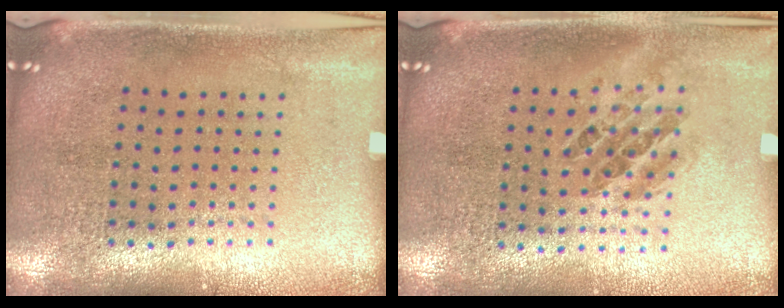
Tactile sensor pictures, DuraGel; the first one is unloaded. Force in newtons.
{"total": 0.9, "press": 0.9, "slide": 0.4}